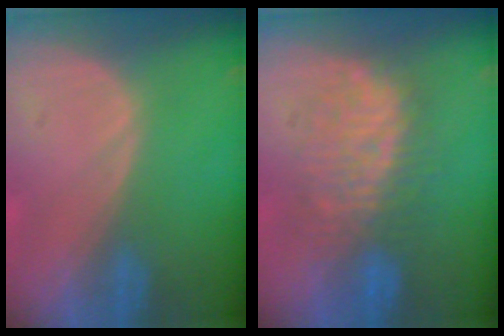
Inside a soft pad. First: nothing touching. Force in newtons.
{"total": 8.1, "press": 8.1, "slide": 0.2}